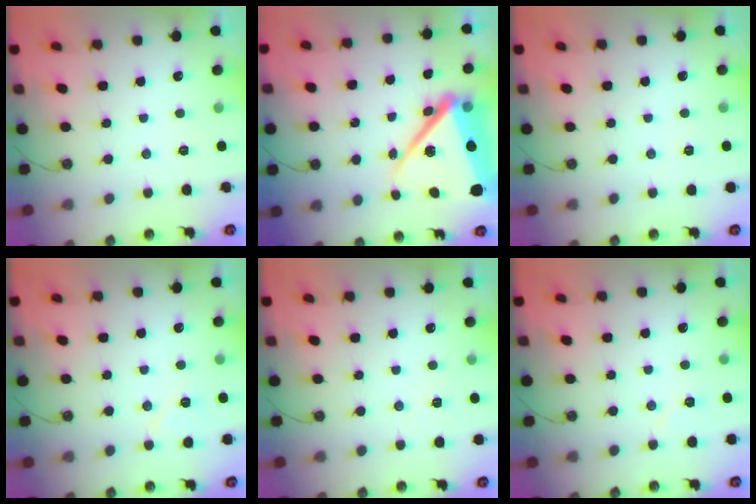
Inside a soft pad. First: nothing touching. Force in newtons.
{"total": 17.5, "press": 17.4, "slide": 2.2}
{"total": 2.5, "press": 1.1, "slide": 2.2}
{"total": 6.0, "press": 5.9, "slide": 1.4}
{"total": 2.7, "press": 2.5, "slide": 1.0}
{"total": 5.4, "press": 5.2, "slide": 1.4}